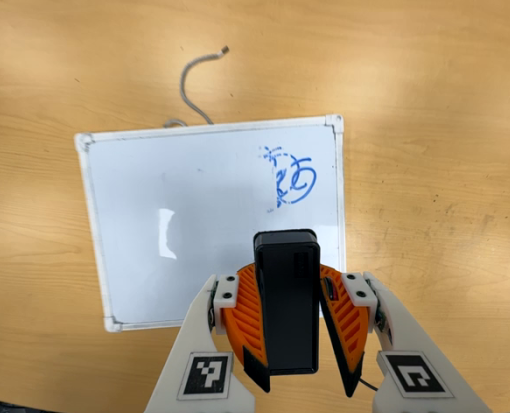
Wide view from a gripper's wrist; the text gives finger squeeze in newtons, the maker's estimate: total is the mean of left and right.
{"total": 10.0, "left": 9.8, "right": 10.2}